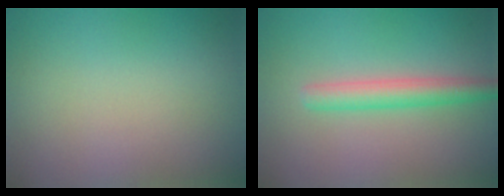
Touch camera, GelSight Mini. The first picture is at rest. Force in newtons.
{"total": 2.9, "press": 2.9, "slide": 0.0}